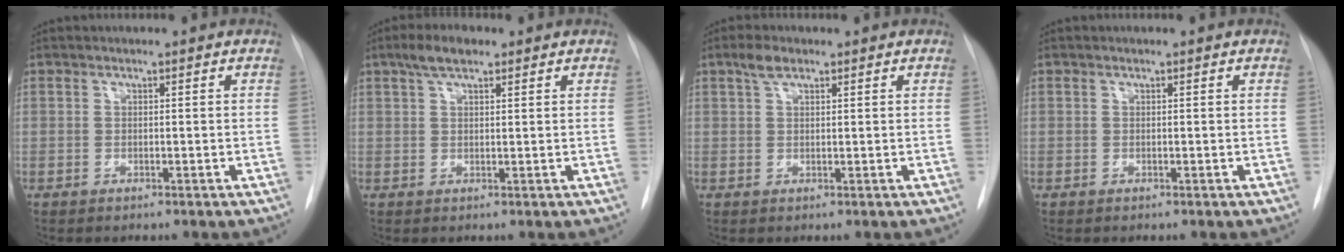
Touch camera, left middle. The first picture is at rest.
{"total": 4.0, "force": [2.6, 1.5, 2.6], "torque": [-0.055, 0.012, 0.048]}
{"total": 2.4, "force": [1.5, 1.1, 1.5], "torque": [-0.033, 0.009, 0.031]}
{"total": 0.0}